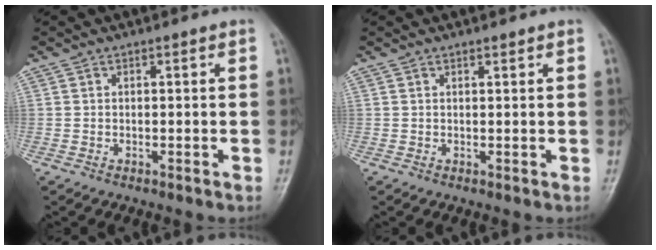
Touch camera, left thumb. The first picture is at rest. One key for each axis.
{"total": 0.6, "fx": 0.5, "fy": 0.1, "fz": 0.3, "tx": -0.005, "ty": -0.004, "tz": 0.008}